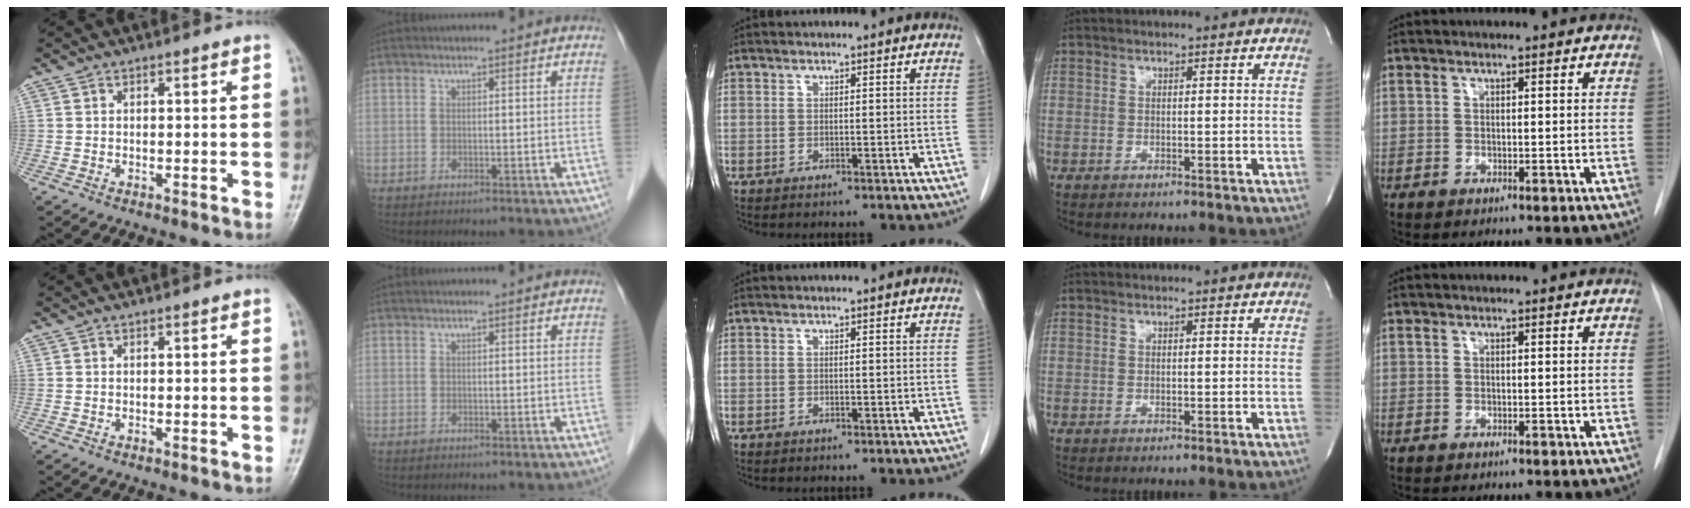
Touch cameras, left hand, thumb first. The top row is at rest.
{}